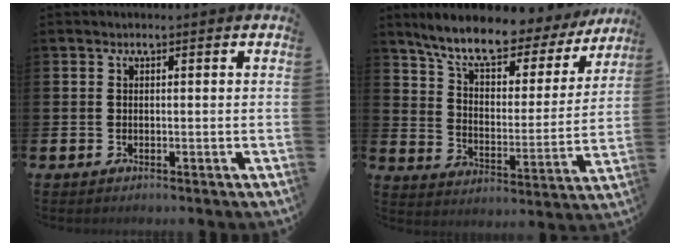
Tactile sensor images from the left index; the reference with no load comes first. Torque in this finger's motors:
{"motor_torque": [1.10, -1.04, 1.05, 0.21]}